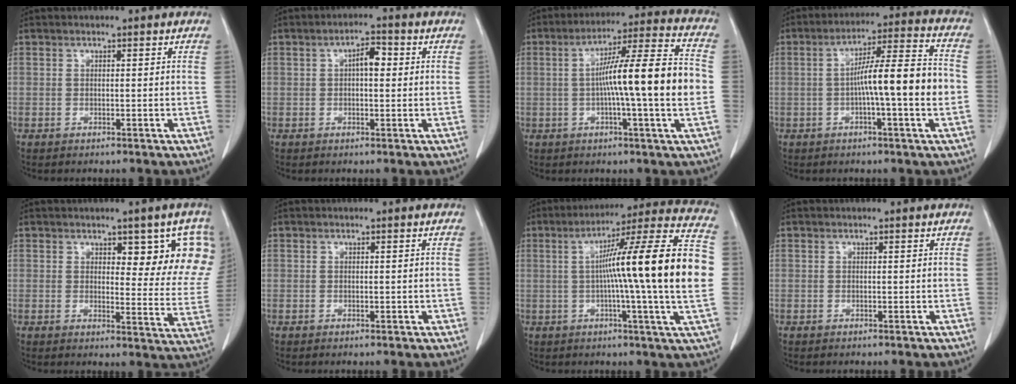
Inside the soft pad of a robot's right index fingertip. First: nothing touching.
{"total": 3.6, "force": [0.6, 1.4, 3.3], "torque": [-0.053, 0.012, 0.008]}
{"total": 15.6, "force": [-1.0, -0.3, 15.6], "torque": [-0.243, 0.015, -0.025]}
{"total": 11.9, "force": [-1.7, 0.2, 11.8], "torque": [-0.190, 0.020, -0.033]}
{"total": 10.7, "force": [5.2, 3.6, 8.7], "torque": [-0.078, -0.008, 0.060]}
{"total": 0.7, "force": [-0.1, 0.4, 0.6], "torque": [-0.009, 0.002, 0.000]}
{"total": 22.0, "force": [0.6, -1.2, 22.0], "torque": [-0.293, 0.018, -0.009]}
{"total": 0.0}